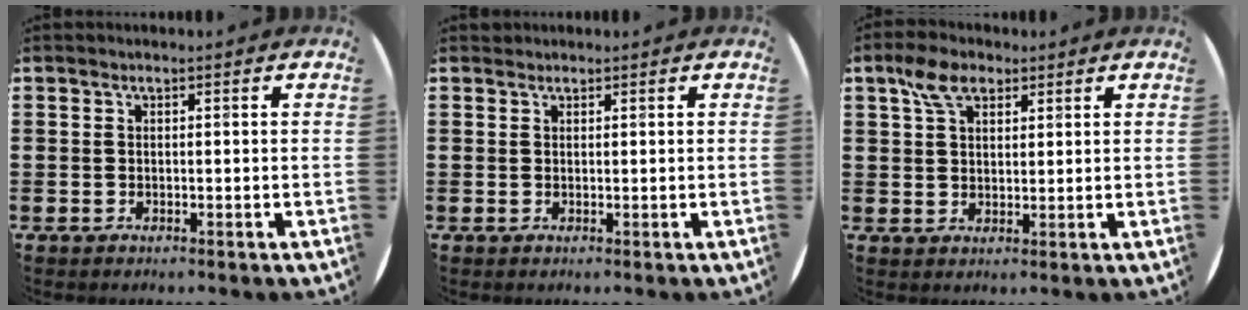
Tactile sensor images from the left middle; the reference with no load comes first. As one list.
[{"total": 0.6, "force": [0.5, 0.2, -0.1], "torque": [0.003, 0.004, 0.010]}, {"total": 5.2, "force": [3.2, 2.9, 2.8], "torque": [-0.056, 0.009, 0.058]}]